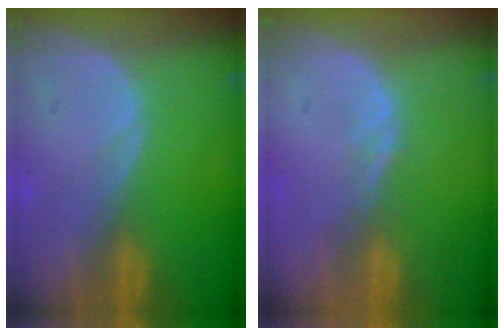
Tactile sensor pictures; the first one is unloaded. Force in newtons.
{"total": 1.5, "press": 1.2, "slide": 0.9}